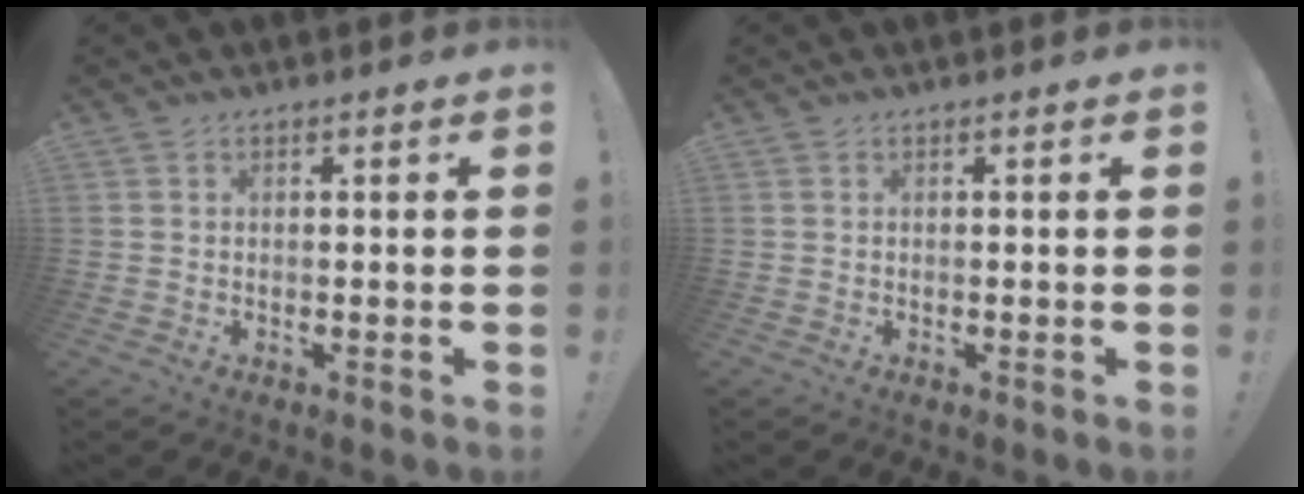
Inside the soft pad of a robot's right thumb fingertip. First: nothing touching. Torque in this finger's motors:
{"motor_torque": [0.00, 0.00, 0.00, 0.00, 0.00]}